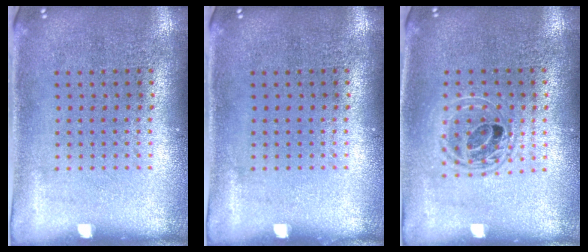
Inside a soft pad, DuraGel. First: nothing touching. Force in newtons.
{"total": 0.0}
{"total": 1.6, "press": 1.3, "slide": 0.8}